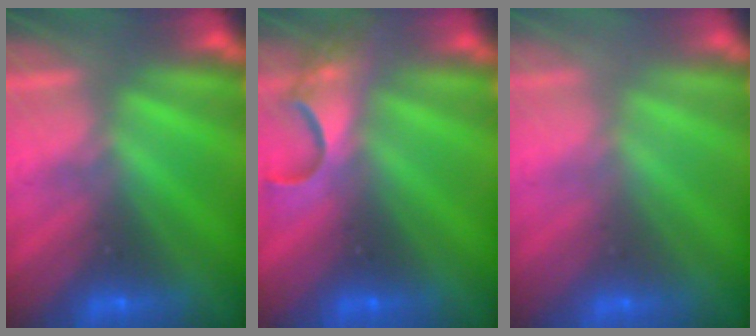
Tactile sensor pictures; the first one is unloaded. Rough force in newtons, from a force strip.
{"total": 4.6}
{"total": 2.8}